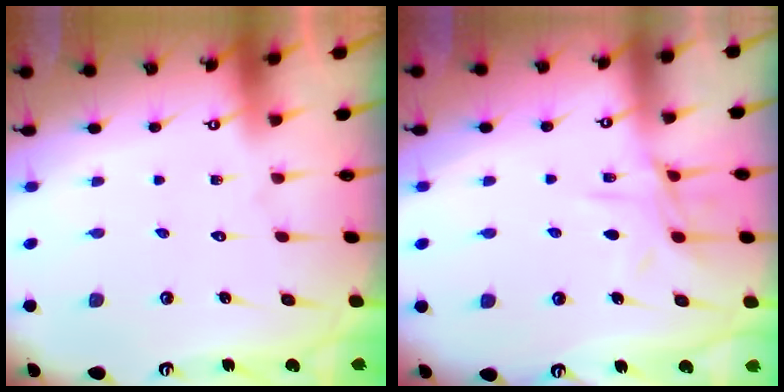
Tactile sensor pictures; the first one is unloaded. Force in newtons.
{"total": 8.6, "press": 8.6, "slide": 0.5}